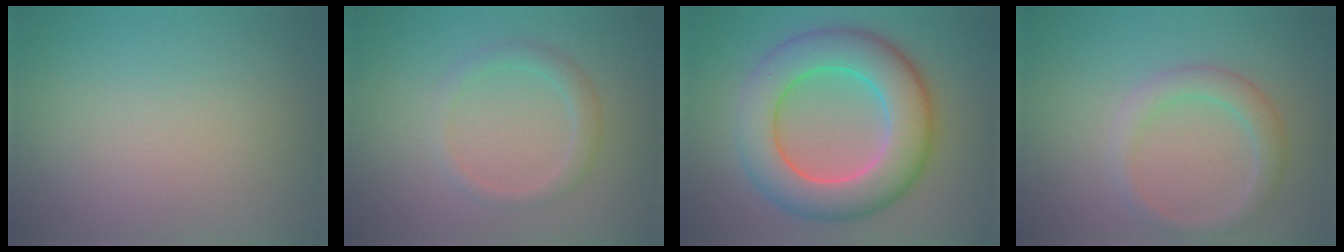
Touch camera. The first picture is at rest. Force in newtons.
{"total": 2.0, "press": 2.0, "slide": 0.2}
{"total": 10.1, "press": 10.0, "slide": 0.4}
{"total": 2.7, "press": 2.7, "slide": 0.0}